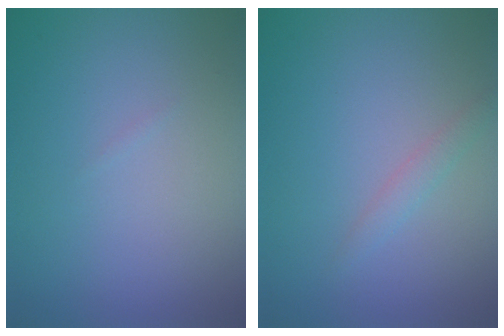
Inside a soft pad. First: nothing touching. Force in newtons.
{"total": 1.1, "press": 1.1, "slide": 0.1}